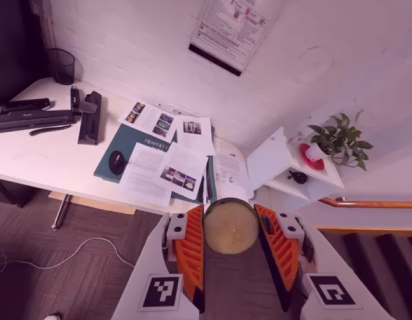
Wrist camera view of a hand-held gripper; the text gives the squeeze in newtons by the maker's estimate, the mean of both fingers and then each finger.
{"total": 9.4, "left": 9.8, "right": 9.0}